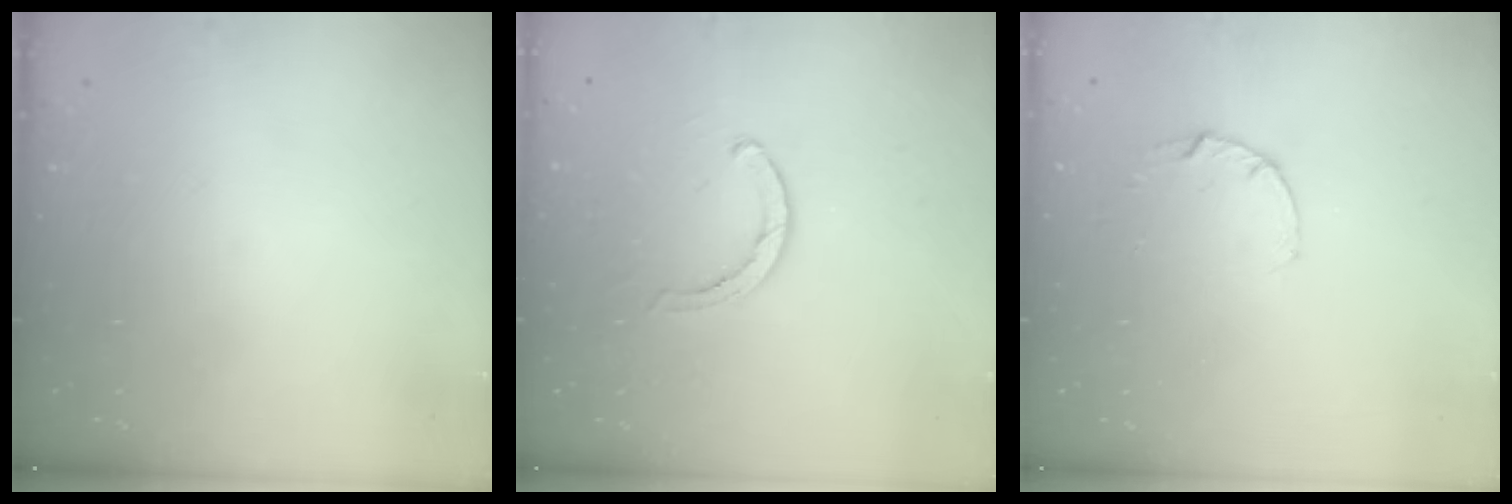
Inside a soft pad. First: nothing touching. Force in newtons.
{"total": 2.8, "press": 2.8, "slide": 0.2}
{"total": 3.2, "press": 3.2, "slide": 0.4}